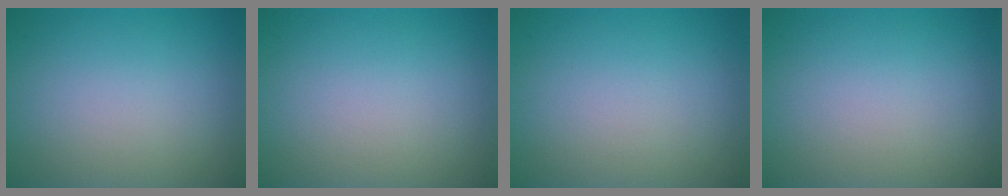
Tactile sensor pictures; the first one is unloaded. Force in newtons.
{"total": 0.0}
{"total": 0.0}
{"total": 0.0}